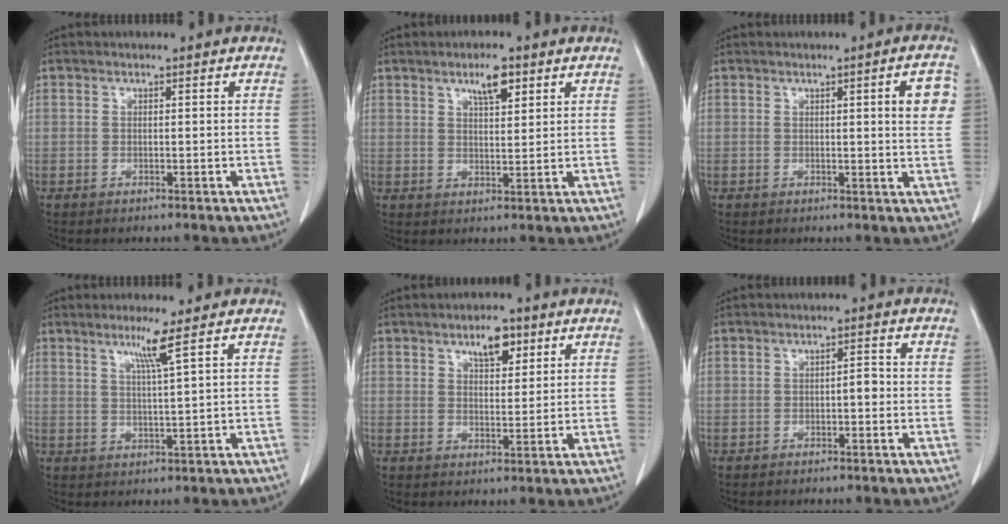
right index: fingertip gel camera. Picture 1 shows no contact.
{"total": 4.4, "force": [2.6, 1.2, 3.3], "torque": [-0.060, 0.000, 0.045]}
{"total": 4.7, "force": [1.2, 0.5, 4.5], "torque": [-0.052, -0.002, 0.012]}
{"total": 4.0, "force": [2.3, -1.4, 3.1], "torque": [-0.060, -0.008, 0.046]}
{"total": 4.9, "force": [2.8, 2.0, 3.4], "torque": [-0.056, 0.000, 0.047]}
{"total": 1.5, "force": [-0.4, 0.5, 1.4], "torque": [-0.016, 0.004, -0.007]}